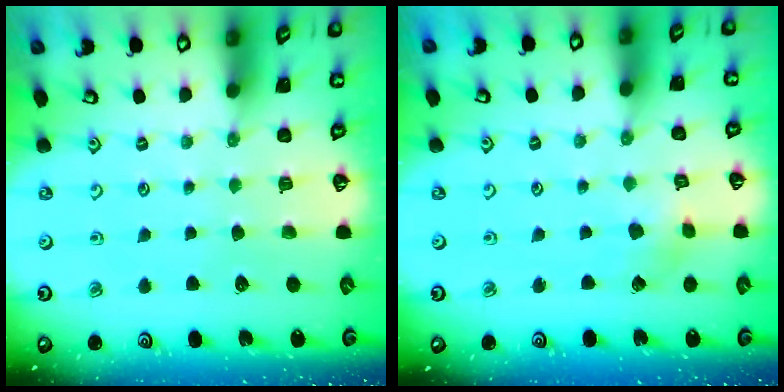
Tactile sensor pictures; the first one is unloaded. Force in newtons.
{"total": 2.8, "press": 2.8, "slide": 0.3}